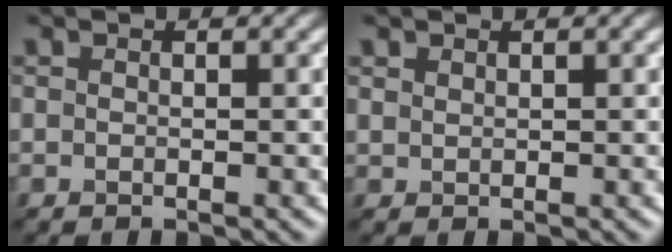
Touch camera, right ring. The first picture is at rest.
{"total": 1.0, "force": [0.5, -0.4, -0.8], "torque": [0.008, 0.005, 0.021]}